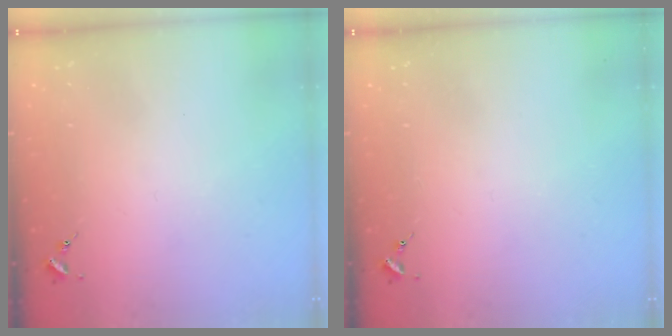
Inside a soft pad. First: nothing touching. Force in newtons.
{"total": 0.0}